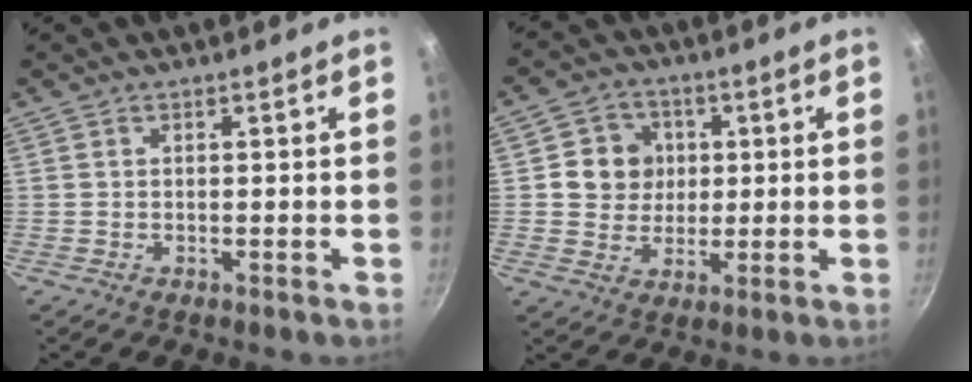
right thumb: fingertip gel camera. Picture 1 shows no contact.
{"total": 8.6, "force": [1.2, 7.9, 3.2], "torque": [-0.012, 0.003, 0.020]}